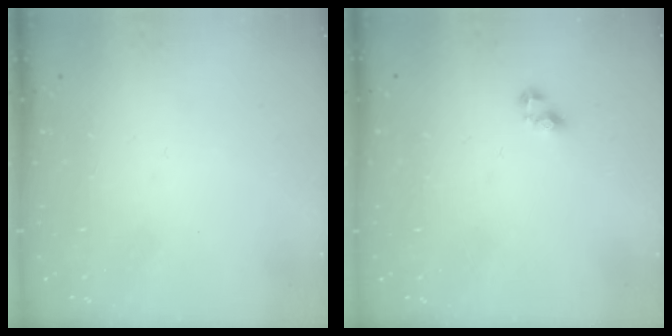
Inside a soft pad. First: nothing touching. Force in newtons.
{"total": 2.7, "press": 2.7, "slide": 0.4}